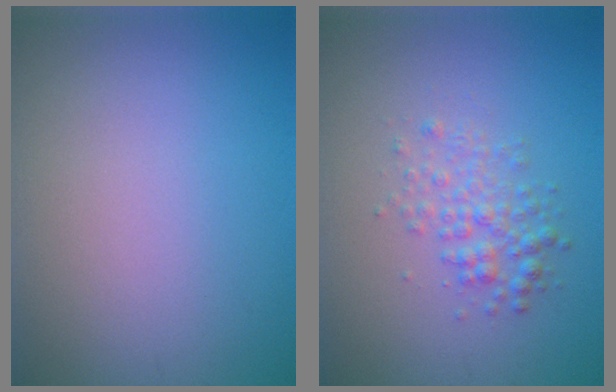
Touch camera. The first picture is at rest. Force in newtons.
{"total": 2.5, "press": 2.5, "slide": 0.0}